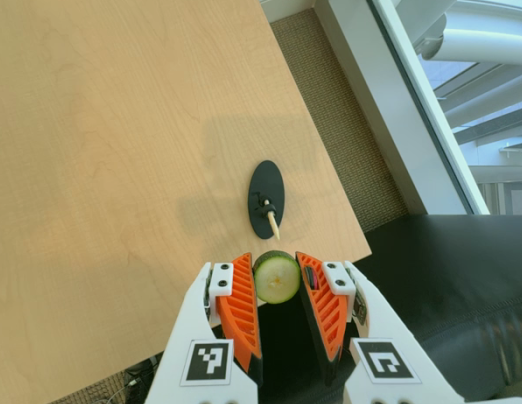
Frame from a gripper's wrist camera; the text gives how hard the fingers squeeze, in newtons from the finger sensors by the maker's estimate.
{"total": 6.2, "left": 5.9, "right": 6.5}